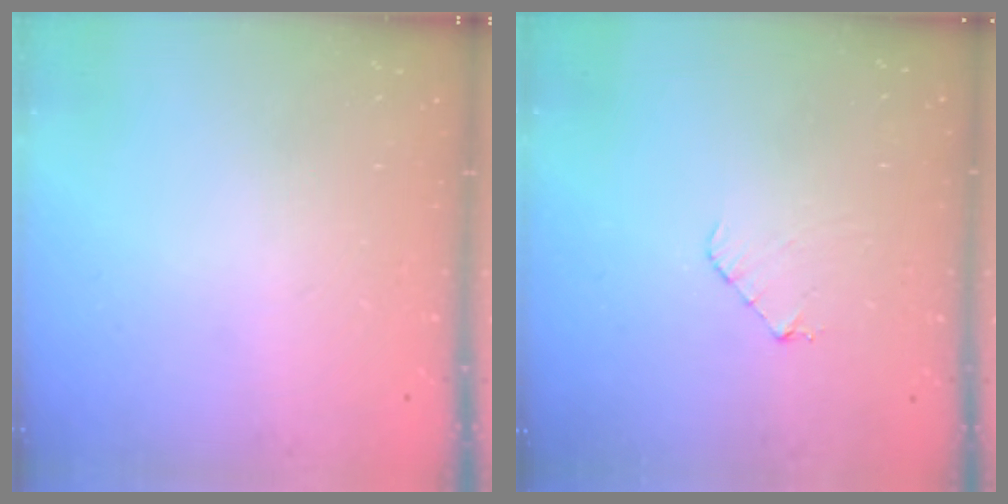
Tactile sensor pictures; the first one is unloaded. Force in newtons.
{"total": 4.8, "press": 4.8, "slide": 0.3}